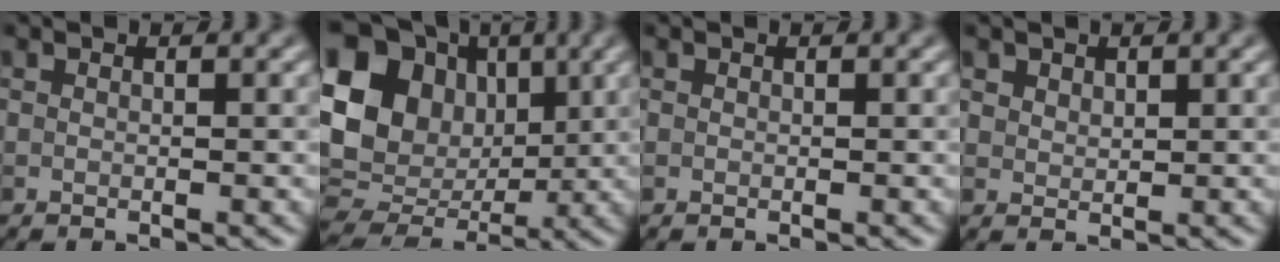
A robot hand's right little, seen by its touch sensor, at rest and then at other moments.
{"total": 16.7, "force": [3.0, 13.9, 8.8], "torque": [-0.200, 0.019, 0.053]}
{"total": 0.0}
{"total": 1.8, "force": [1.2, 1.2, 0.5], "torque": [-0.015, -0.007, 0.032]}